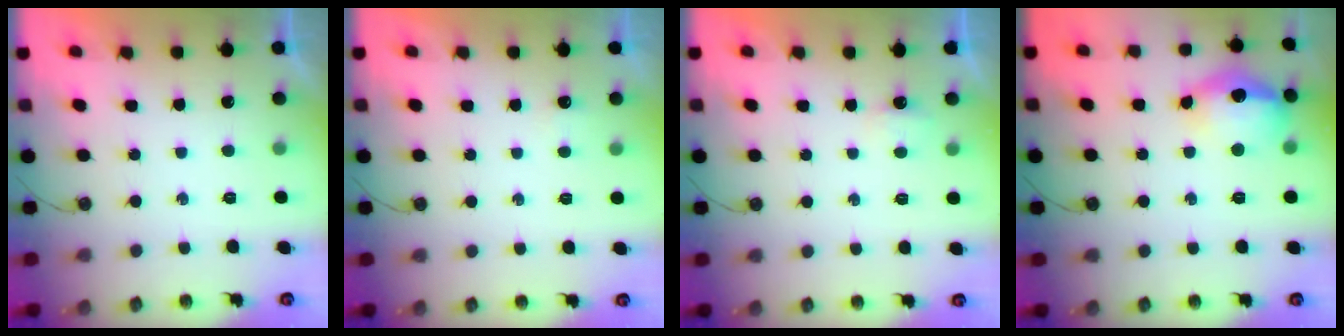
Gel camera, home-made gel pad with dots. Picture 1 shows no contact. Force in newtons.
{"total": 1.9, "press": 1.9, "slide": 0.3}
{"total": 2.6, "press": 2.6, "slide": 0.4}
{"total": 14.8, "press": 14.8, "slide": 1.4}